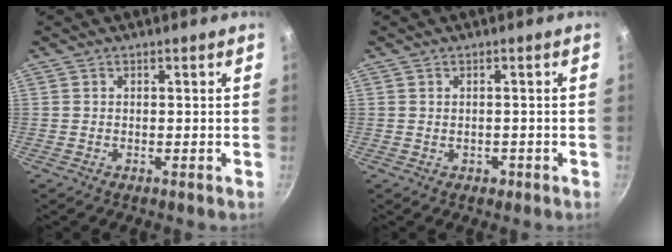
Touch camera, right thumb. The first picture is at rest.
{"total": 1.2, "force": [-0.4, 1.0, 0.6], "torque": [-0.007, 0.003, -0.001]}